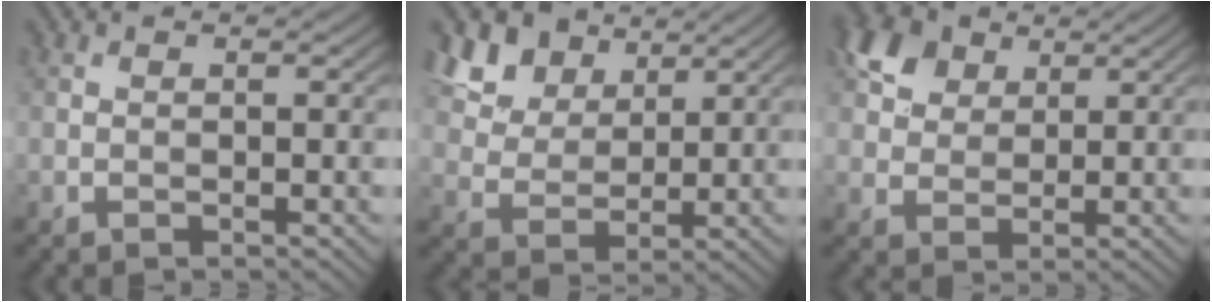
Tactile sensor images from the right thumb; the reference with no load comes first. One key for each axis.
{"total": 8.6, "fx": 5.4, "fy": 5.4, "fz": 4.0, "tx": -0.111, "ty": -0.006, "tz": 0.113}
{"total": 6.6, "fx": 3.5, "fy": 4.6, "fz": 3.2, "tx": -0.083, "ty": 0.011, "tz": 0.063}